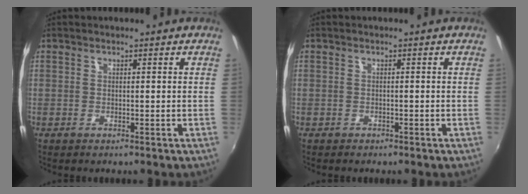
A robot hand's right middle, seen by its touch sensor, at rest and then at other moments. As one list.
[{"total": 0.9, "force": [-0.7, 0.6, 0.0], "torque": [-0.004, -0.001, -0.010]}]